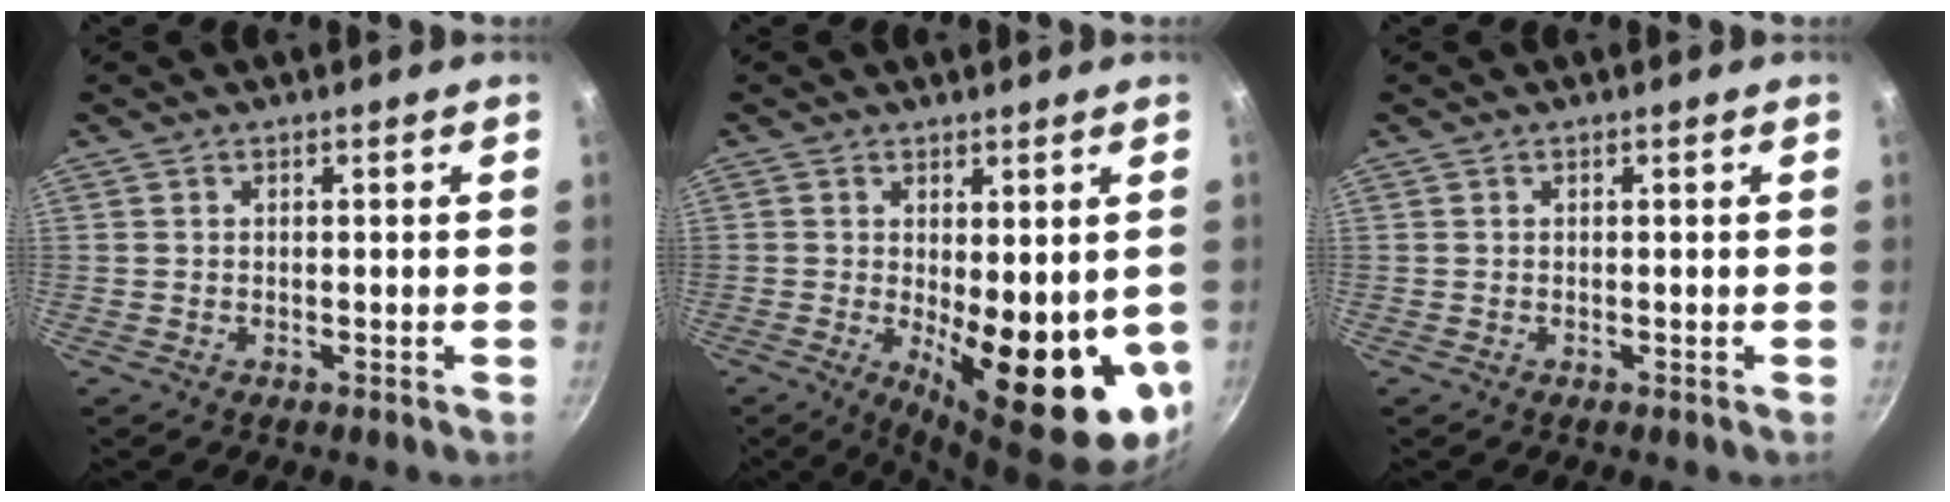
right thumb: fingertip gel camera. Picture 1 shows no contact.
{"total": 16.4, "force": [-1.9, 5.9, 15.2], "torque": [-0.185, -0.032, -0.012]}
{"total": 0.0}